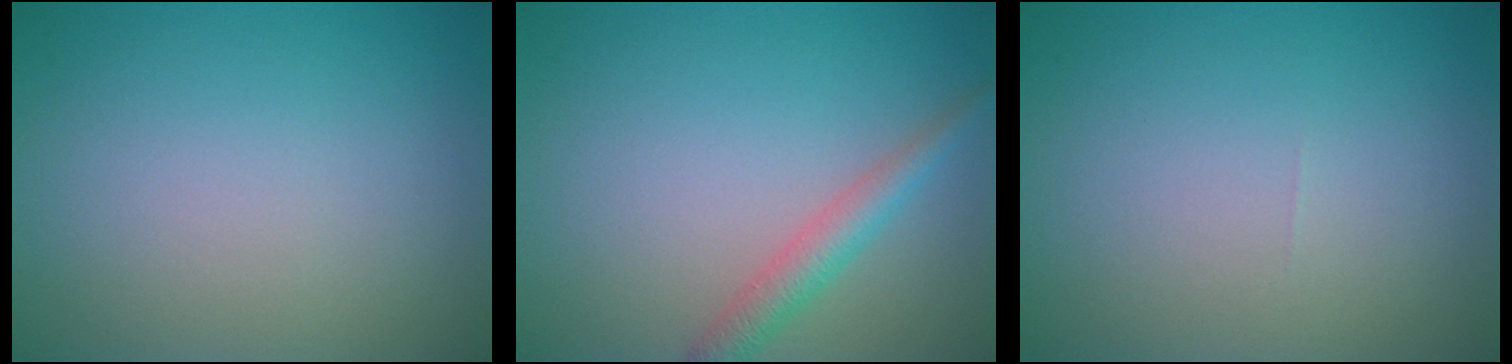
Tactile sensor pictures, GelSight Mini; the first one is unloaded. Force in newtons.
{"total": 2.5, "press": 2.5, "slide": 0.1}
{"total": 0.0}